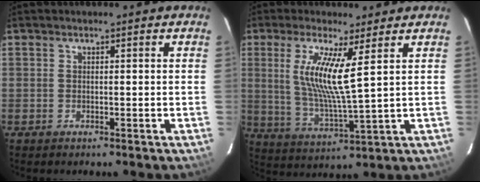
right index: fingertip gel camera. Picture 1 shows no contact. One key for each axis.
{"total": 10.1, "fx": 3.5, "fy": 0.4, "fz": 9.5, "tx": -0.188, "ty": -0.015, "tz": 0.068}